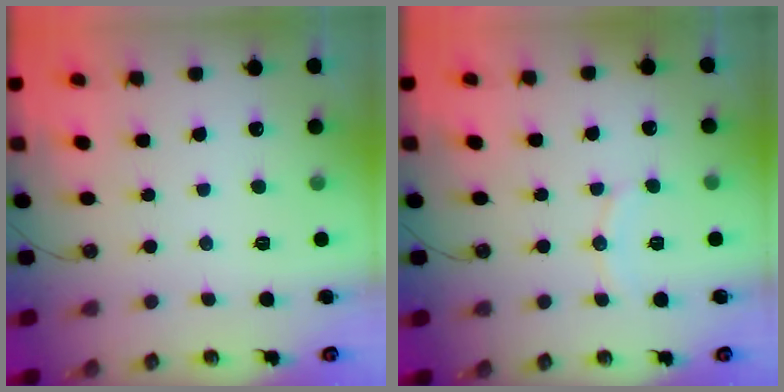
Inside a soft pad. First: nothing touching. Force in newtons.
{"total": 7.2, "press": 7.1, "slide": 0.7}